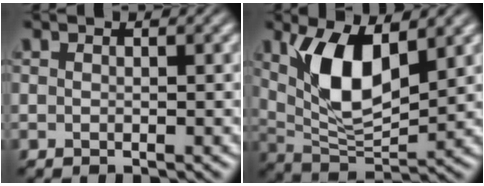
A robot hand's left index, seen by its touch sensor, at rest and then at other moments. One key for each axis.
{"total": 7.5, "fx": 2.4, "fy": 3.2, "fz": 6.3, "tx": -0.134, "ty": -0.004, "tz": 0.057}